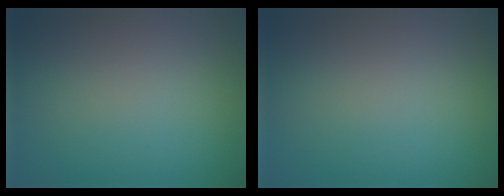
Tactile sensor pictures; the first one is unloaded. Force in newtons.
{"total": 0.0}